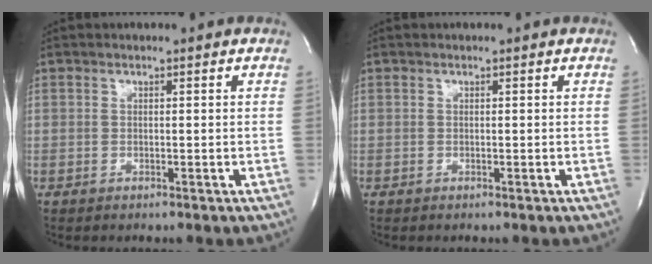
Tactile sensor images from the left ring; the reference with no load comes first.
{"total": 0.0}